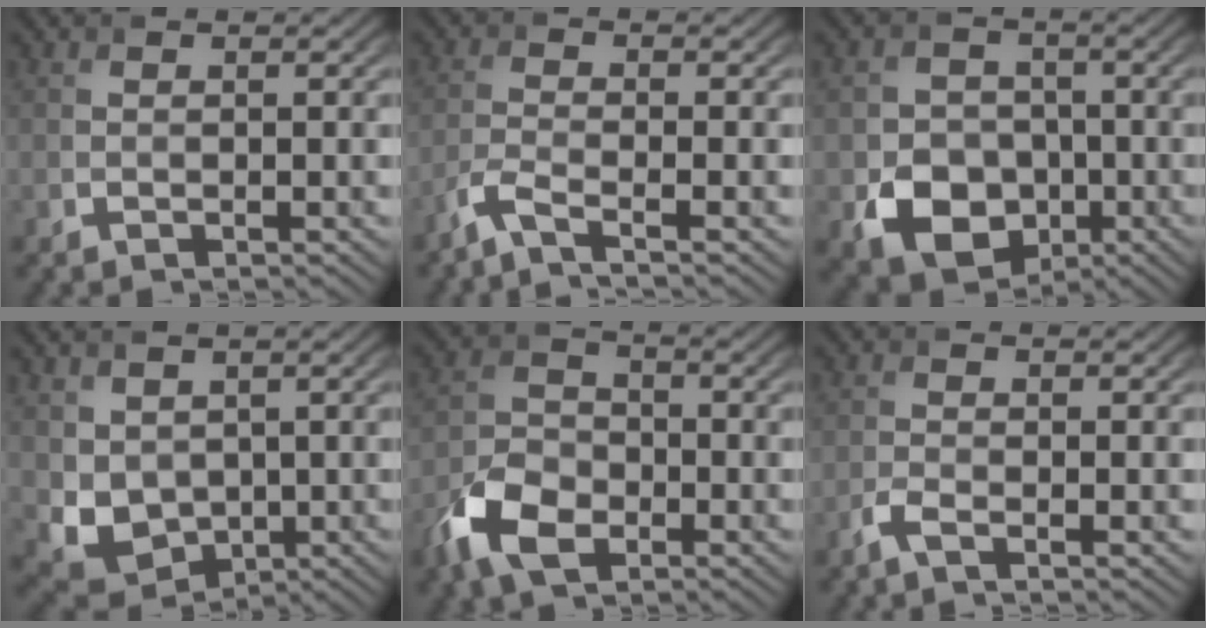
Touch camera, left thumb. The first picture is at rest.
{"total": 3.3, "force": [-2.4, 0.4, 2.2], "torque": [-0.044, -0.004, -0.067]}
{"total": 8.5, "force": [-3.0, 6.8, 4.1], "torque": [-0.082, -0.025, -0.058]}
{"total": 5.9, "force": [0.8, 4.8, 3.3], "torque": [-0.096, -0.024, 0.020]}
{"total": 8.0, "force": [-4.4, 4.7, 4.8], "torque": [-0.110, -0.005, -0.098]}
{"total": 2.0, "force": [-1.4, 0.3, 1.4], "torque": [-0.034, -0.001, -0.035]}